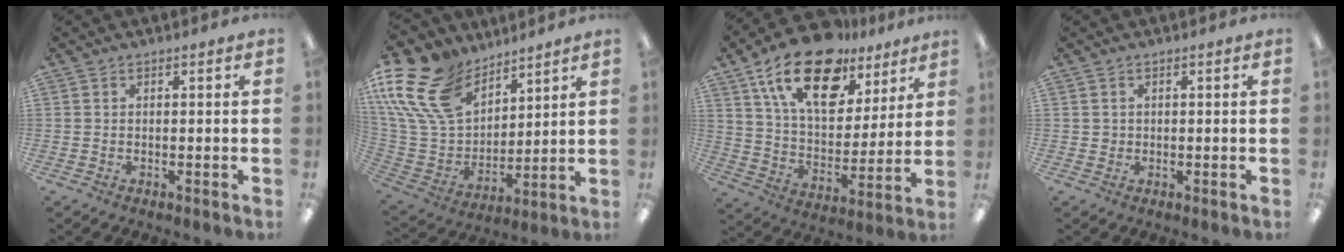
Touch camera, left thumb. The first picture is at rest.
{"total": 20.7, "force": [12.4, 13.0, 10.3], "torque": [-0.248, -0.064, 0.233]}
{"total": 21.3, "force": [13.2, 11.1, 12.6], "torque": [-0.212, -0.064, 0.232]}
{"total": 1.1, "force": [0.3, 1.0, 0.2], "torque": [-0.005, 0.006, 0.005]}